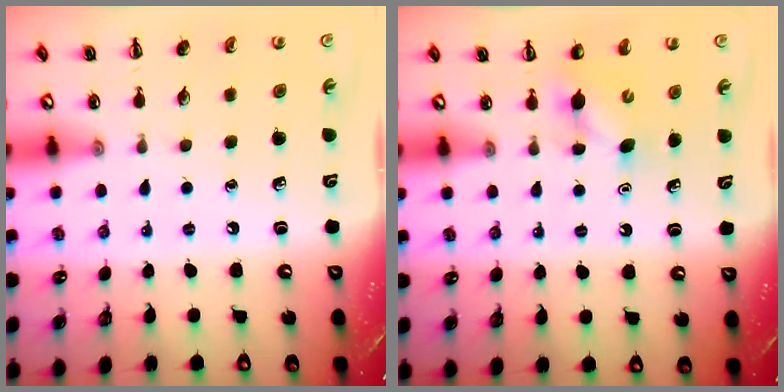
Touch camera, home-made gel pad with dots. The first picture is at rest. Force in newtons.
{"total": 4.3, "press": 4.1, "slide": 1.3}